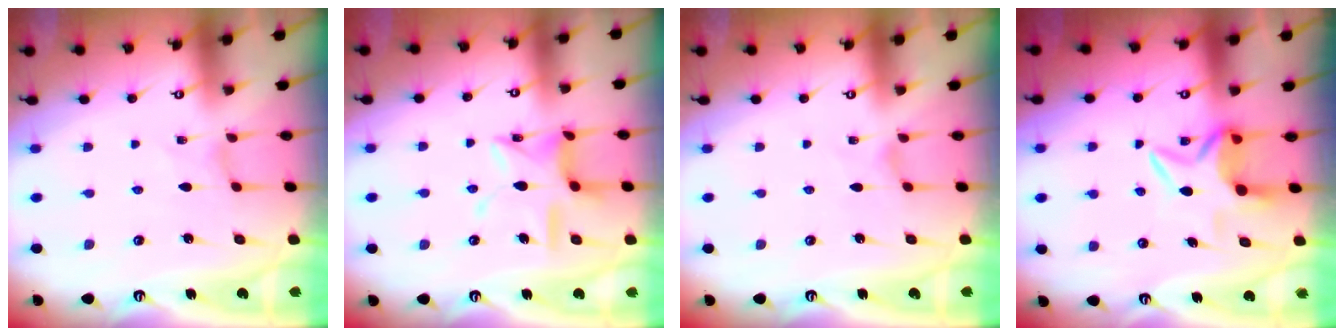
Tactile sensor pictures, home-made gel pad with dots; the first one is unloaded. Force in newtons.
{"total": 11.6, "press": 11.6, "slide": 0.7}
{"total": 0.9, "press": 0.8, "slide": 0.3}
{"total": 6.5, "press": 6.4, "slide": 1.0}